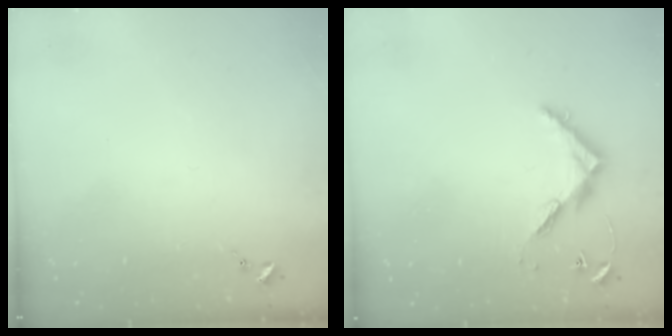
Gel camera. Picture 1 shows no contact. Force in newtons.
{"total": 6.8, "press": 6.8, "slide": 0.5}